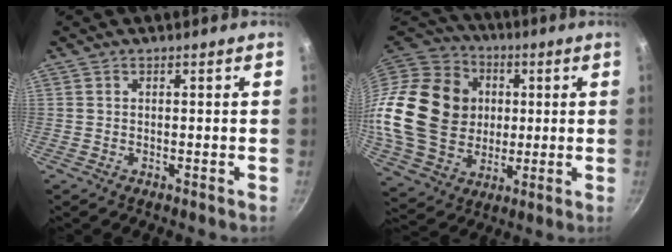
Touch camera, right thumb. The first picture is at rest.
{"total": 25.6, "force": [1.9, 21.3, 14.1], "torque": [-0.248, 0.019, 0.042]}